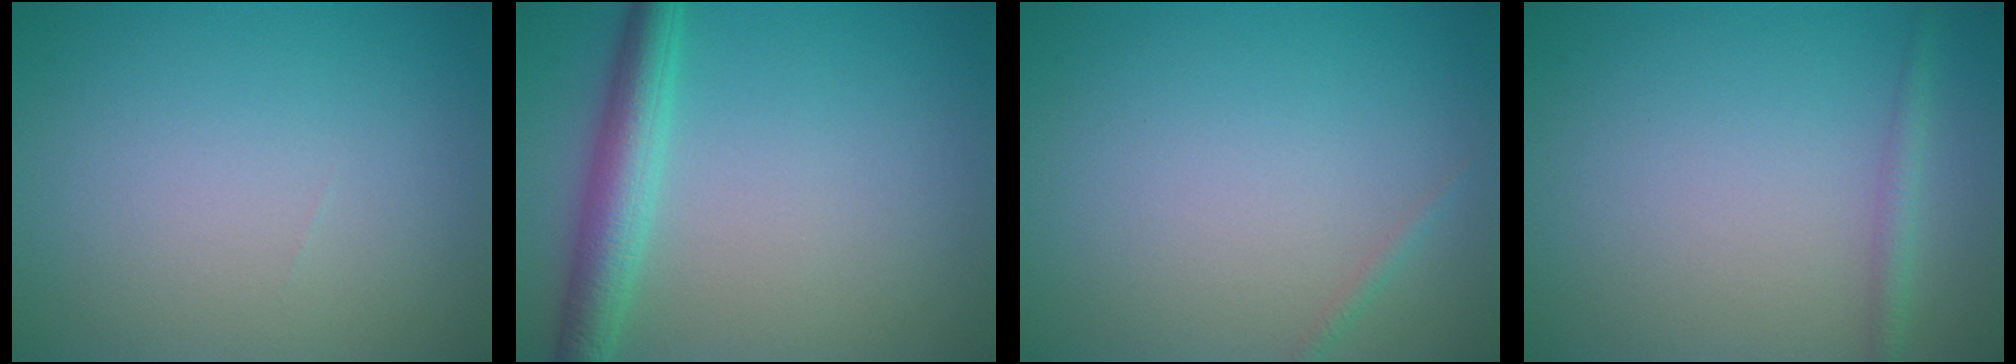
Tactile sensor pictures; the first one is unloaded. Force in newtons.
{"total": 4.2, "press": 4.2, "slide": 0.1}
{"total": 0.6, "press": 0.6, "slide": 0.0}
{"total": 1.3, "press": 1.3, "slide": 0.0}